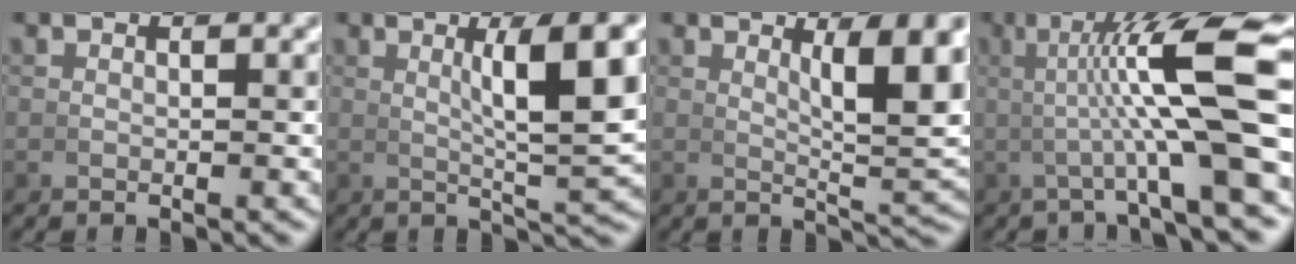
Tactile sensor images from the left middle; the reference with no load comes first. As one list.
[{"total": 7.1, "force": [2.1, 1.1, 6.7], "torque": [-0.085, 0.012, 0.032]}, {"total": 6.4, "force": [2.3, 1.4, 5.8], "torque": [-0.074, -0.004, 0.038]}, {"total": 7.6, "force": [1.6, 0.5, 7.4], "torque": [-0.100, 0.019, 0.017]}]